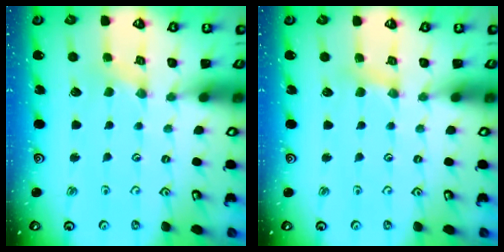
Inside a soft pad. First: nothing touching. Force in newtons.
{"total": 3.0, "press": 2.9, "slide": 0.4}